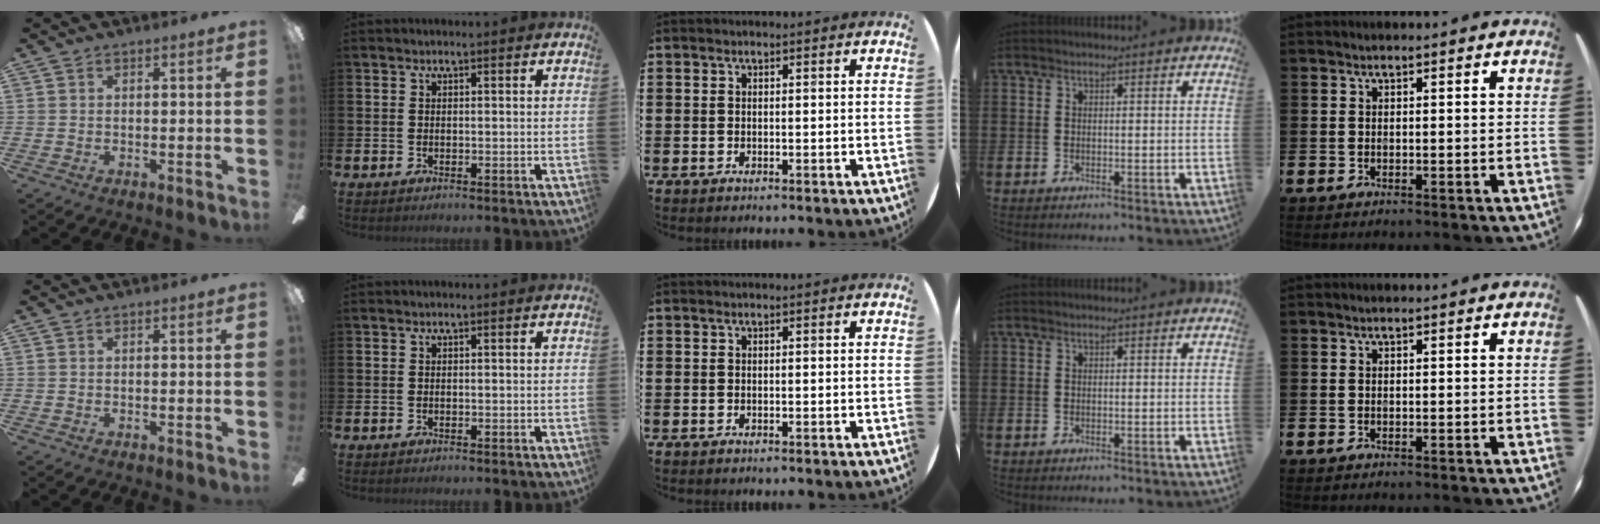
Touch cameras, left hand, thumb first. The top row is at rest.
{}